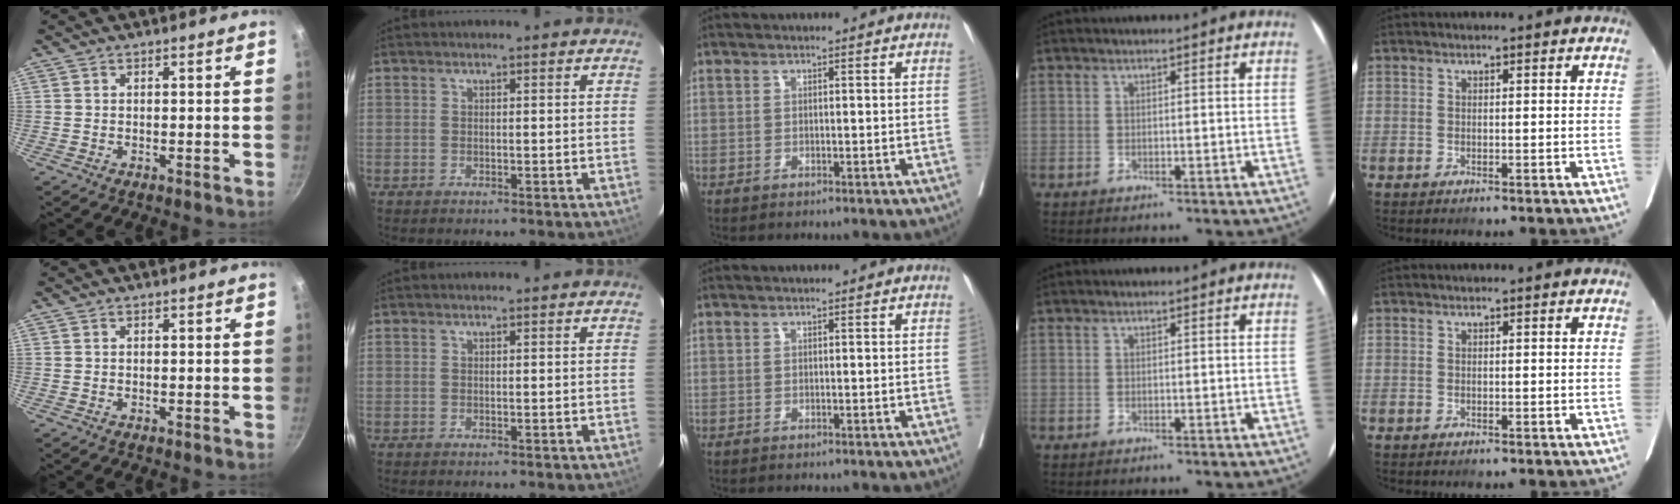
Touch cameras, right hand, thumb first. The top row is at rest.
{}